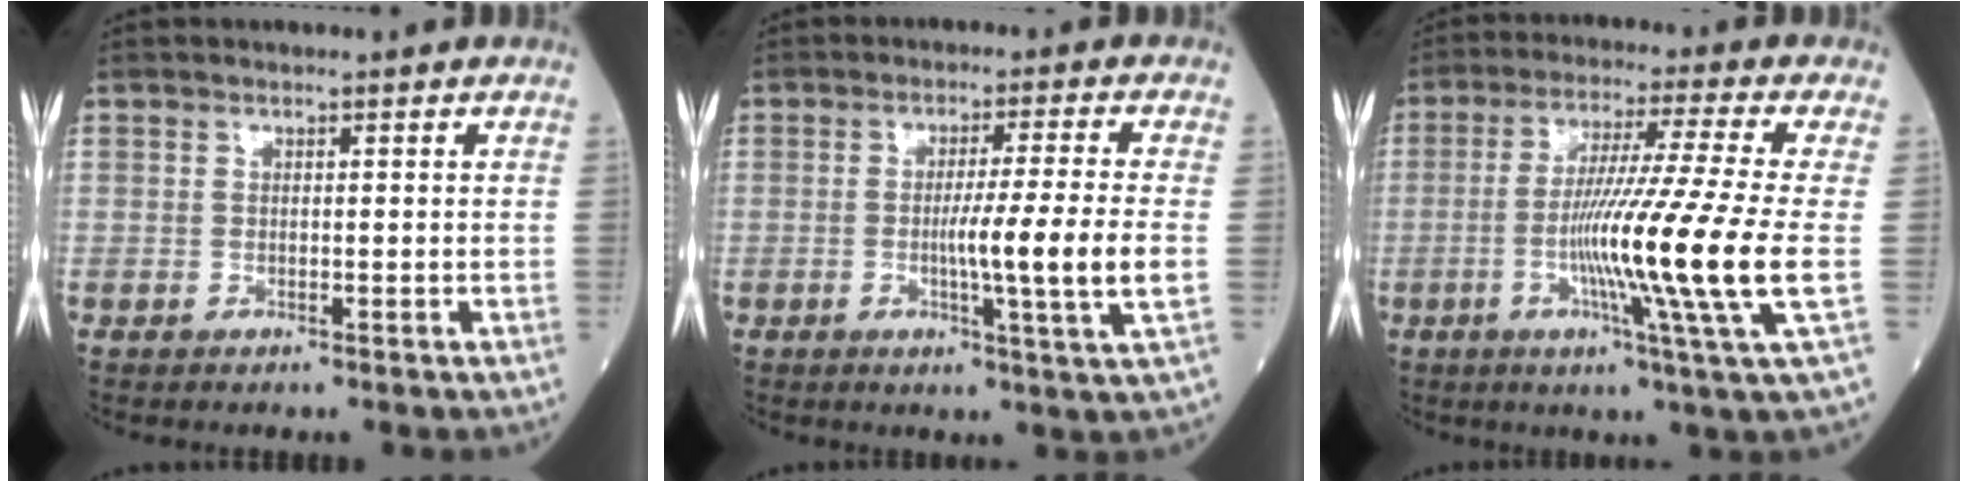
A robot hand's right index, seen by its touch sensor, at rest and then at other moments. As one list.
[{"total": 8.9, "force": [-1.2, -1.7, 8.7], "torque": [-0.142, -0.016, -0.021]}, {"total": 15.1, "force": [-2.6, -2.9, 14.6], "torque": [-0.268, -0.026, -0.055]}]